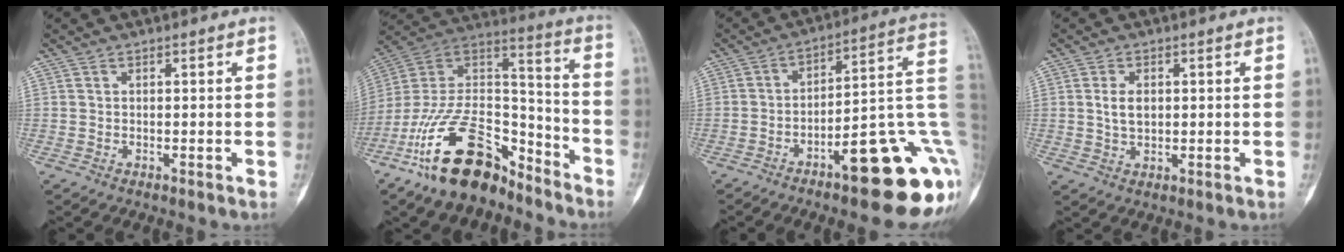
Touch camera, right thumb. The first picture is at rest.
{"total": 22.7, "force": [-15.4, 10.6, 12.9], "torque": [-0.224, 0.098, -0.279]}
{"total": 20.3, "force": [-7.3, 5.6, 18.1], "torque": [-0.167, 0.060, -0.094]}
{"total": 3.7, "force": [0.6, 2.3, 2.8], "torque": [-0.045, -0.002, 0.013]}